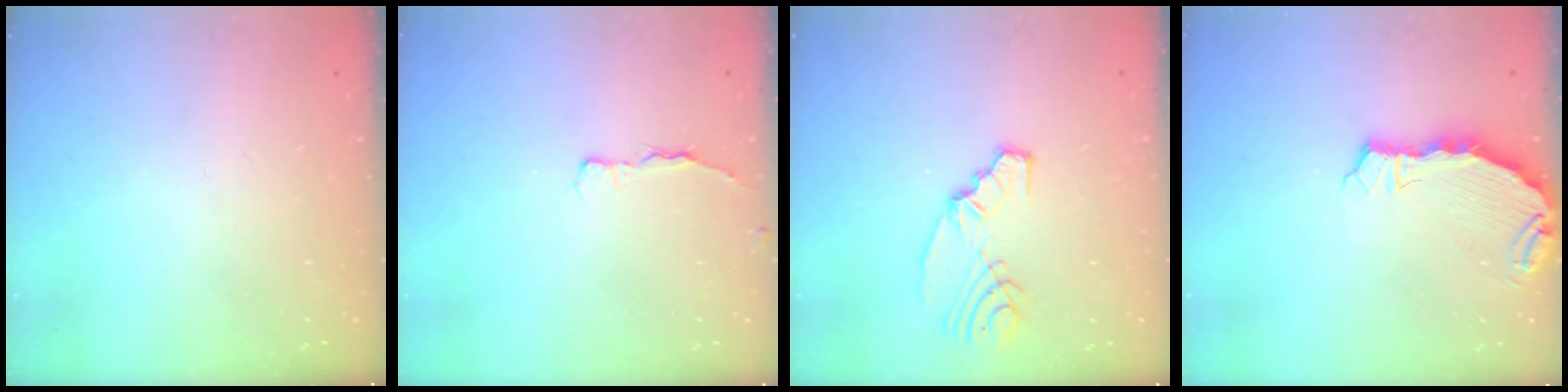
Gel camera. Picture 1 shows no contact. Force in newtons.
{"total": 3.1, "press": 3.1, "slide": 0.5}
{"total": 7.3, "press": 6.3, "slide": 3.6}
{"total": 7.0, "press": 5.7, "slide": 4.1}